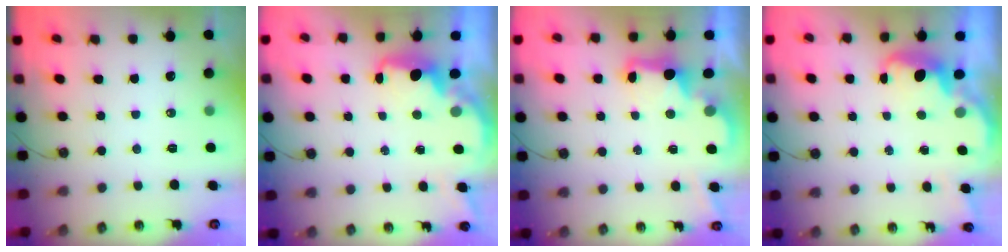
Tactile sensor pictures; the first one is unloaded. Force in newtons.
{"total": 2.2, "press": 2.1, "slide": 0.8}
{"total": 2.7, "press": 2.7, "slide": 0.6}
{"total": 1.9, "press": 1.9, "slide": 0.5}